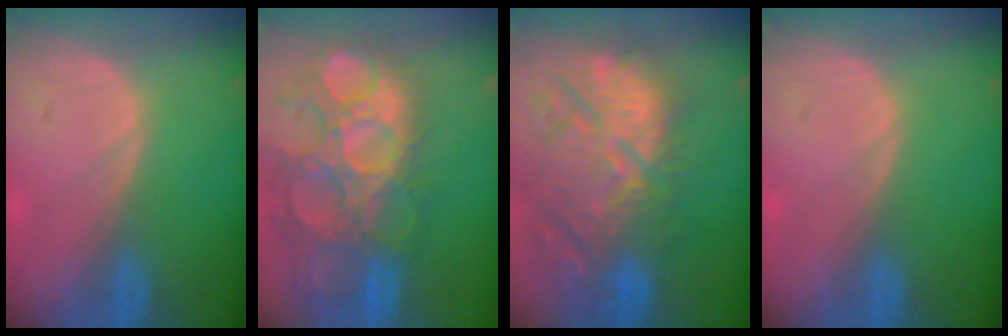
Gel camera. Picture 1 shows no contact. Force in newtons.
{"total": 15.2, "press": 12.6, "slide": 8.5}
{"total": 13.9, "press": 12.6, "slide": 5.9}
{"total": 0.0}